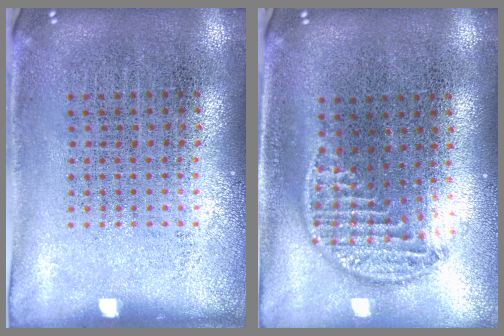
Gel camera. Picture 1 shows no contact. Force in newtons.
{"total": 1.3, "press": 1.2, "slide": 0.7}